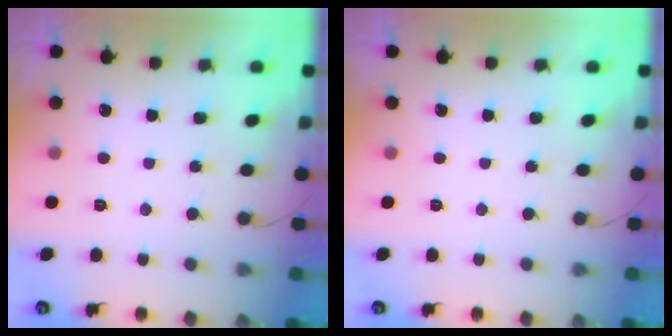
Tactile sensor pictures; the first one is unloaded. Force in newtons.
{"total": 0.0}